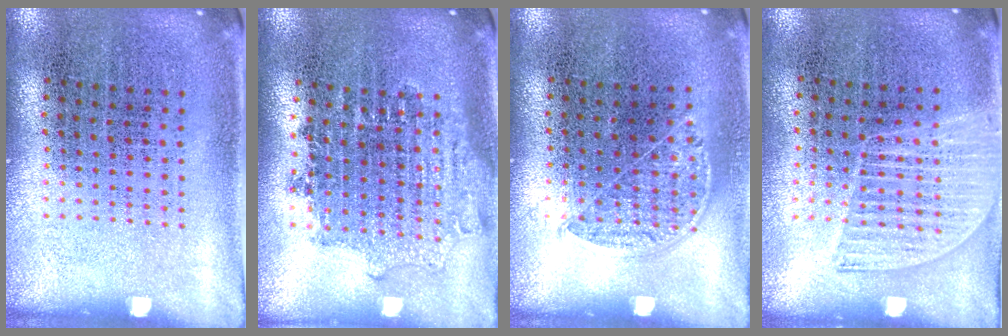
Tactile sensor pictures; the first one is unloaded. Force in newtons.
{"total": 1.7, "press": 1.3, "slide": 1.0}
{"total": 0.8, "press": 0.6, "slide": 0.6}
{"total": 1.4, "press": 1.2, "slide": 0.6}